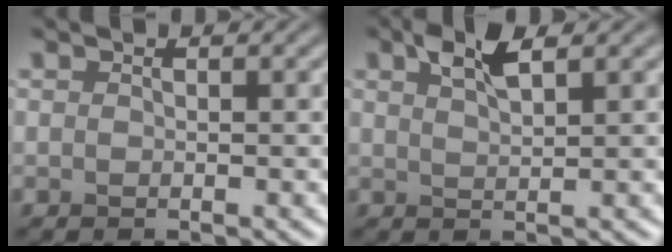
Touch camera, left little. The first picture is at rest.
{"total": 3.0, "force": [1.8, 0.9, 2.2], "torque": [-0.043, 0.006, 0.034]}